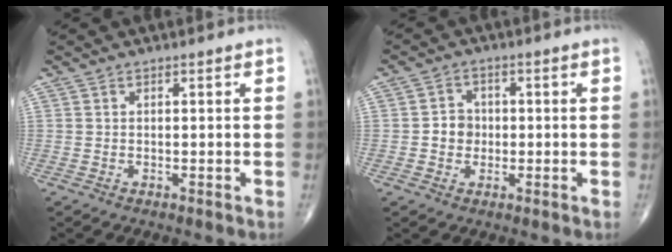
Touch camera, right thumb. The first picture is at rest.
{"total": 3.9, "force": [-0.3, 3.6, 1.7], "torque": [-0.007, 0.007, -0.012]}